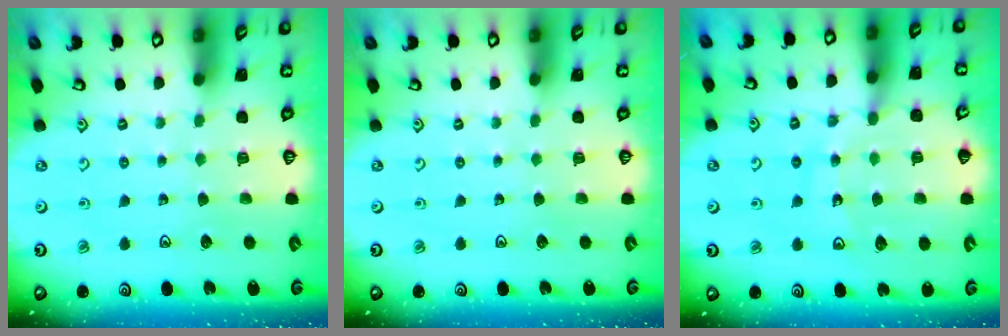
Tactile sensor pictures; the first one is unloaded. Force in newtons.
{"total": 0.0}
{"total": 14.0, "press": 13.5, "slide": 3.5}